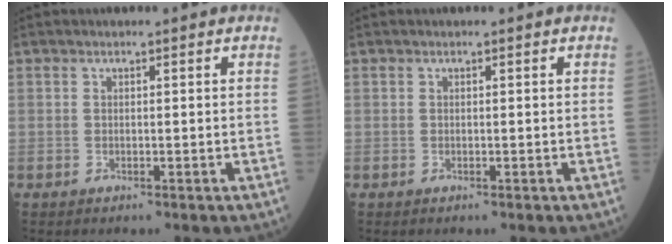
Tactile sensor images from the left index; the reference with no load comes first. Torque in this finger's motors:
{"motor_torque": [0.00, 0.00, 0.00, 0.00]}